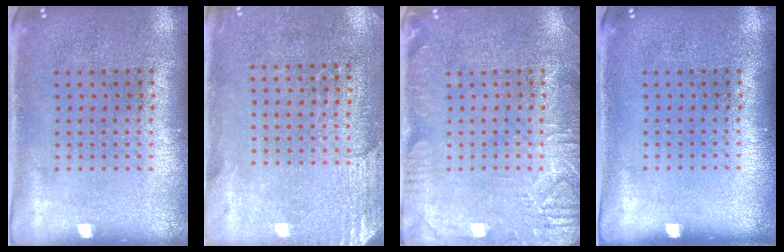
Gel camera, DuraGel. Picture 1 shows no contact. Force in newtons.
{"total": 2.6, "press": 2.3, "slide": 1.2}
{"total": 3.1, "press": 3.1, "slide": 0.4}
{"total": 0.0}